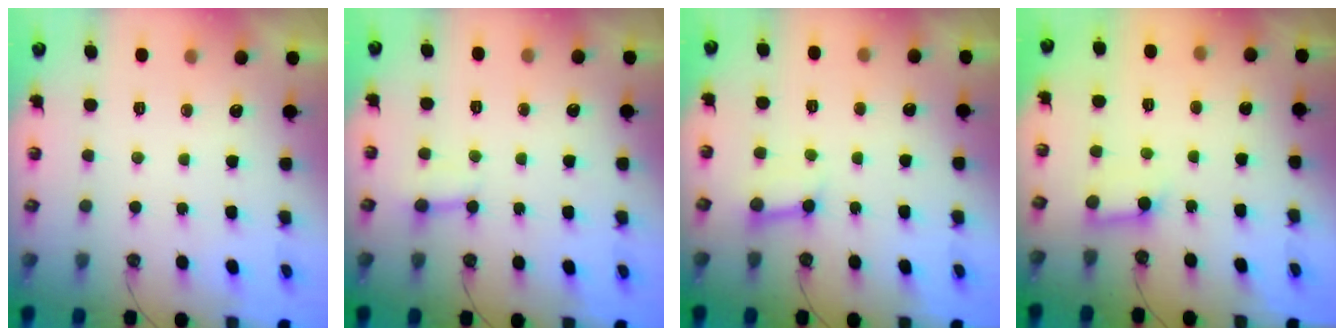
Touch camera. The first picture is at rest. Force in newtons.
{"total": 2.5, "press": 2.5, "slide": 0.2}
{"total": 3.9, "press": 3.8, "slide": 0.4}
{"total": 6.0, "press": 6.0, "slide": 0.7}